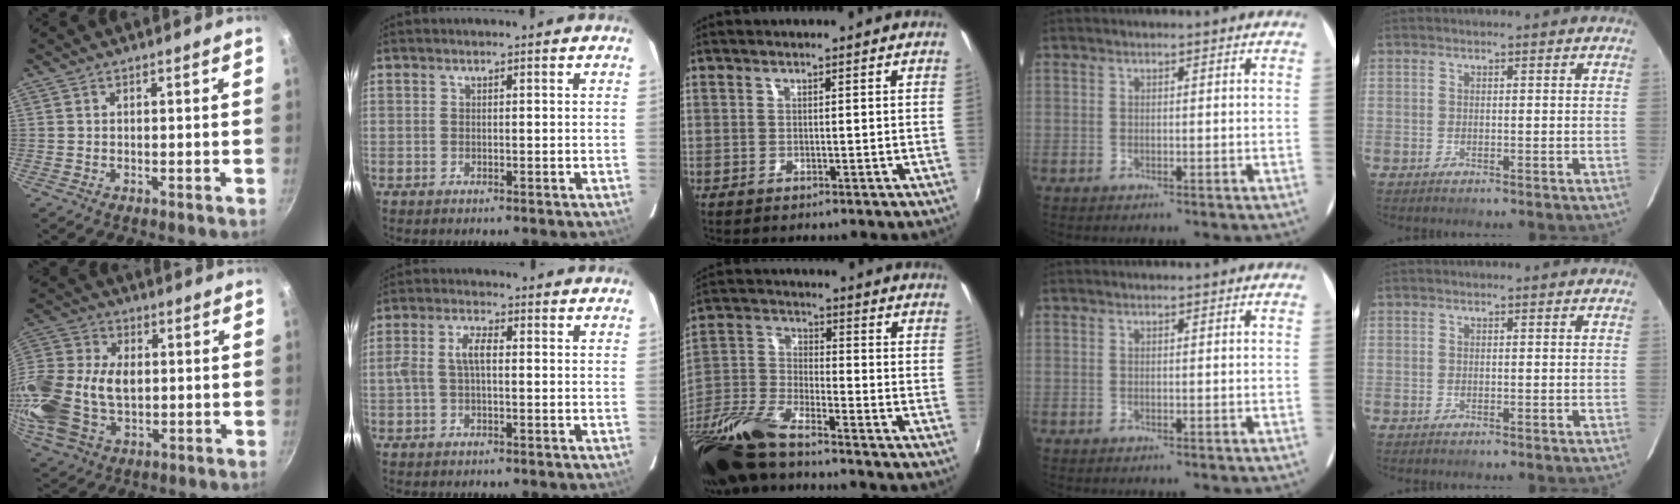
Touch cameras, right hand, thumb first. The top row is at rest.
{"thumb": {"total": 20.2, "force": [-0.5, 13.7, 14.9], "torque": [-0.307, 0.022, -0.010]}, "index": {"total": 4.4, "force": [-0.2, 1.8, 4.0], "torque": [-0.083, 0.013, -0.004]}, "middle": {"total": 16.7, "force": [-12.6, 3.8, 10.3], "torque": [-0.232, -0.034, -0.255]}}